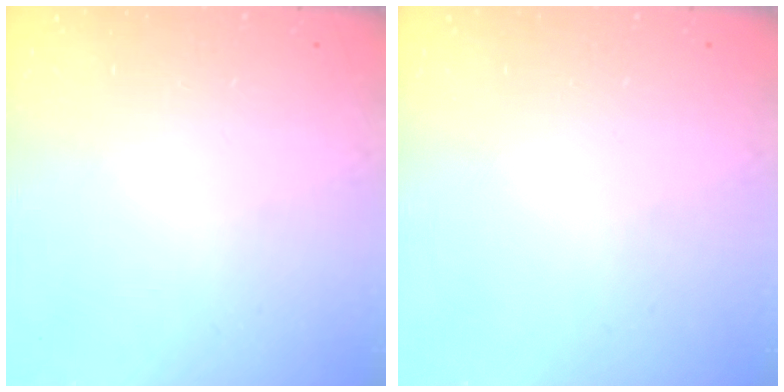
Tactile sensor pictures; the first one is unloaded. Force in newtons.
{"total": 0.0}